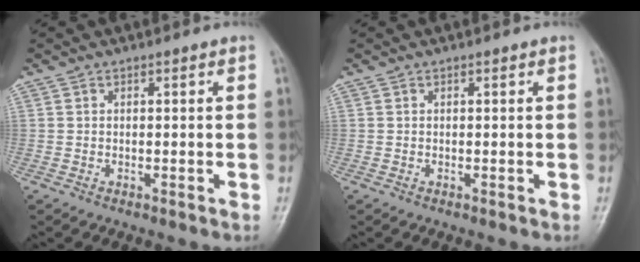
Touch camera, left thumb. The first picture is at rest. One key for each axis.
{"total": 0.0}